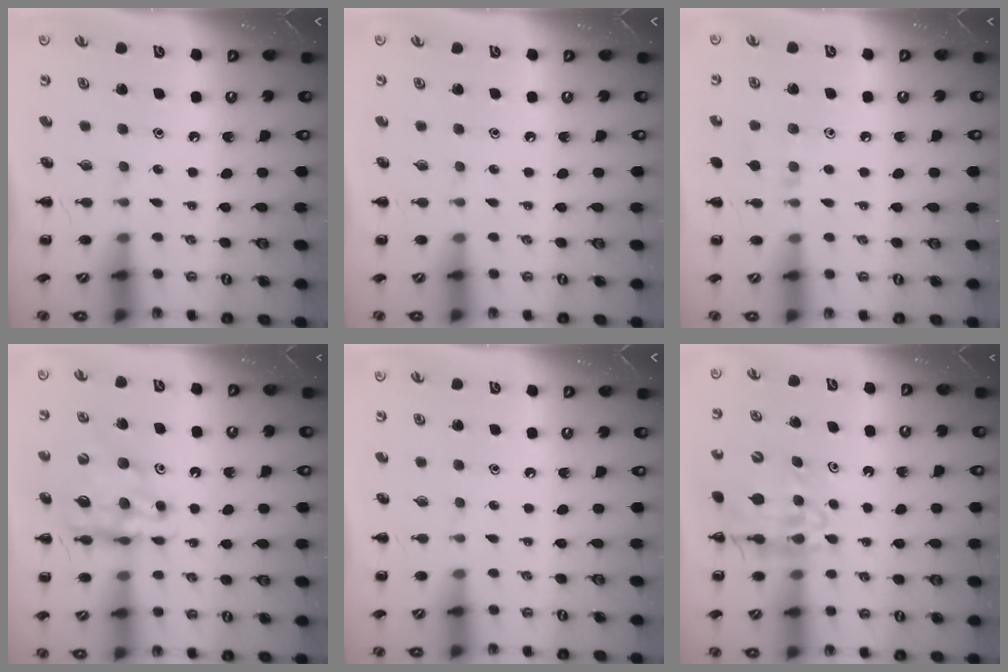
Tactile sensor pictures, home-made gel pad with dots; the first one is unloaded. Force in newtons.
{"total": 0.0}
{"total": 6.1, "press": 5.7, "slide": 2.2}
{"total": 13.2, "press": 12.6, "slide": 3.8}
{"total": 0.0}
{"total": 12.3, "press": 11.8, "slide": 3.5}